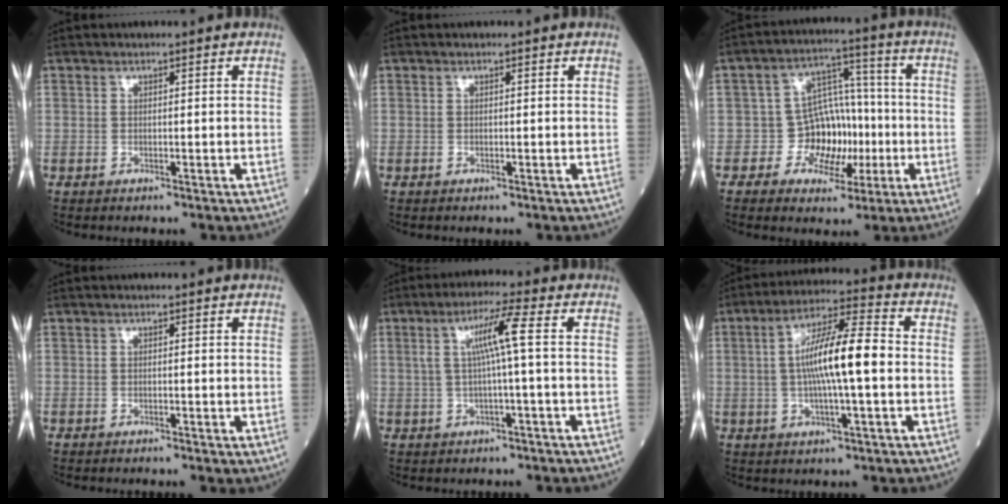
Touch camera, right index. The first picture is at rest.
{"total": 0.0}
{"total": 8.6, "force": [-1.9, 6.9, 4.8], "torque": [-0.056, 0.030, -0.025]}
{"total": 0.5, "force": [-0.1, 0.1, 0.5], "torque": [-0.009, -0.002, -0.003]}
{"total": 6.2, "force": [0.7, -0.7, 6.1], "torque": [-0.116, 0.015, 0.017]}
{"total": 11.6, "force": [-0.2, 1.3, 11.5], "torque": [-0.204, 0.014, -0.009]}